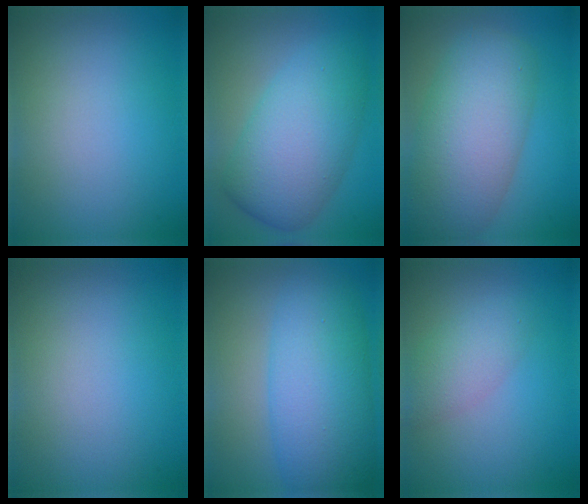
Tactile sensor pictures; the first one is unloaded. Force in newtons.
{"total": 8.3, "press": 8.3, "slide": 0.2}
{"total": 9.7, "press": 9.7, "slide": 0.8}
{"total": 0.0}
{"total": 8.9, "press": 8.9, "slide": 0.1}
{"total": 2.8, "press": 2.8, "slide": 0.0}